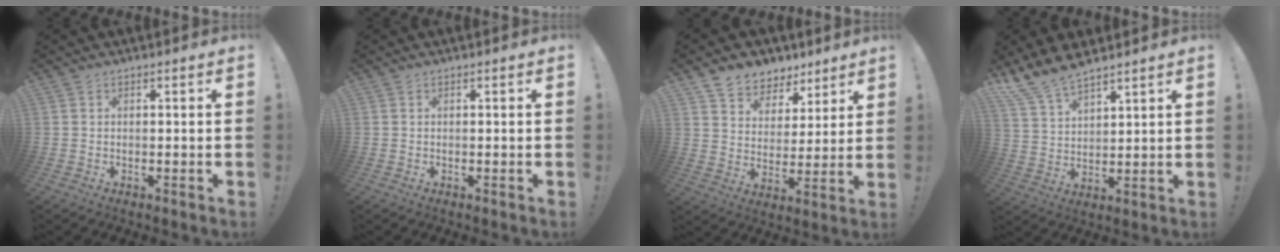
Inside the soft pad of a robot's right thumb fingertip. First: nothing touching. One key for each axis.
{"total": 0.0}
{"total": 7.6, "fx": 5.2, "fy": 5.5, "fz": 0.8, "tx": -0.017, "ty": -0.043, "tz": 0.105}
{"total": 9.4, "fx": 8.5, "fy": 2.9, "fz": 2.8, "tx": -0.065, "ty": -0.056, "tz": 0.166}